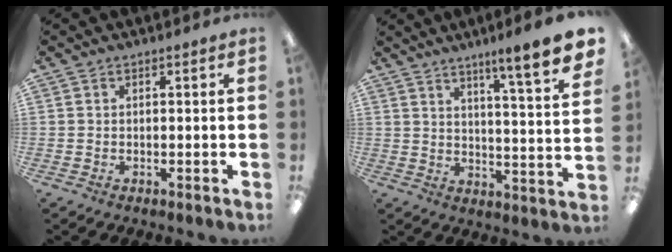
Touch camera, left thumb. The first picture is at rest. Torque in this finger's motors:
{"motor_torque": [2.00, 1.88, 1.33, -1.44, 0.22]}